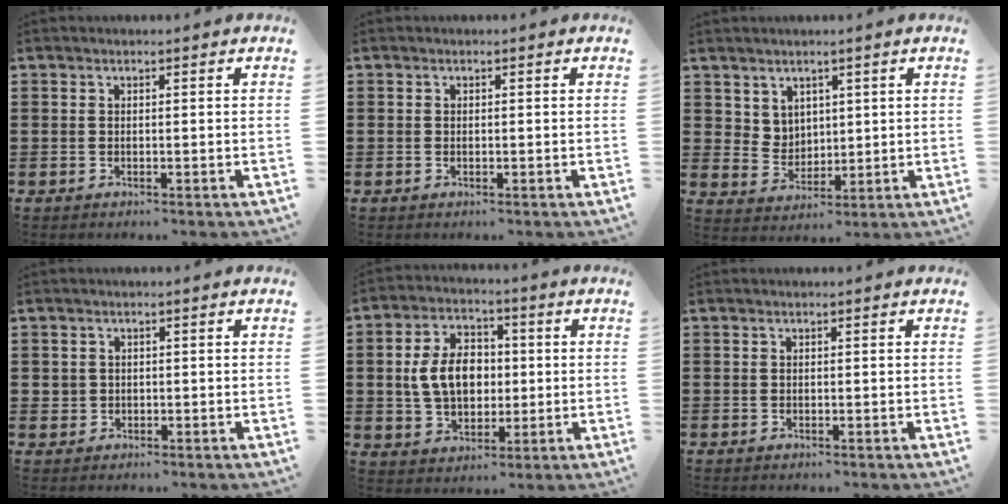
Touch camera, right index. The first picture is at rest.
{"total": 0.0}
{"total": 4.4, "force": [2.9, 3.2, 0.5], "torque": [-0.028, 0.002, 0.056]}
{"total": 1.3, "force": [0.2, 1.2, 0.1], "torque": [-0.005, 0.009, 0.003]}
{"total": 8.9, "force": [0.3, 6.4, 6.2], "torque": [-0.143, 0.013, -0.001]}
{"total": 0.0}